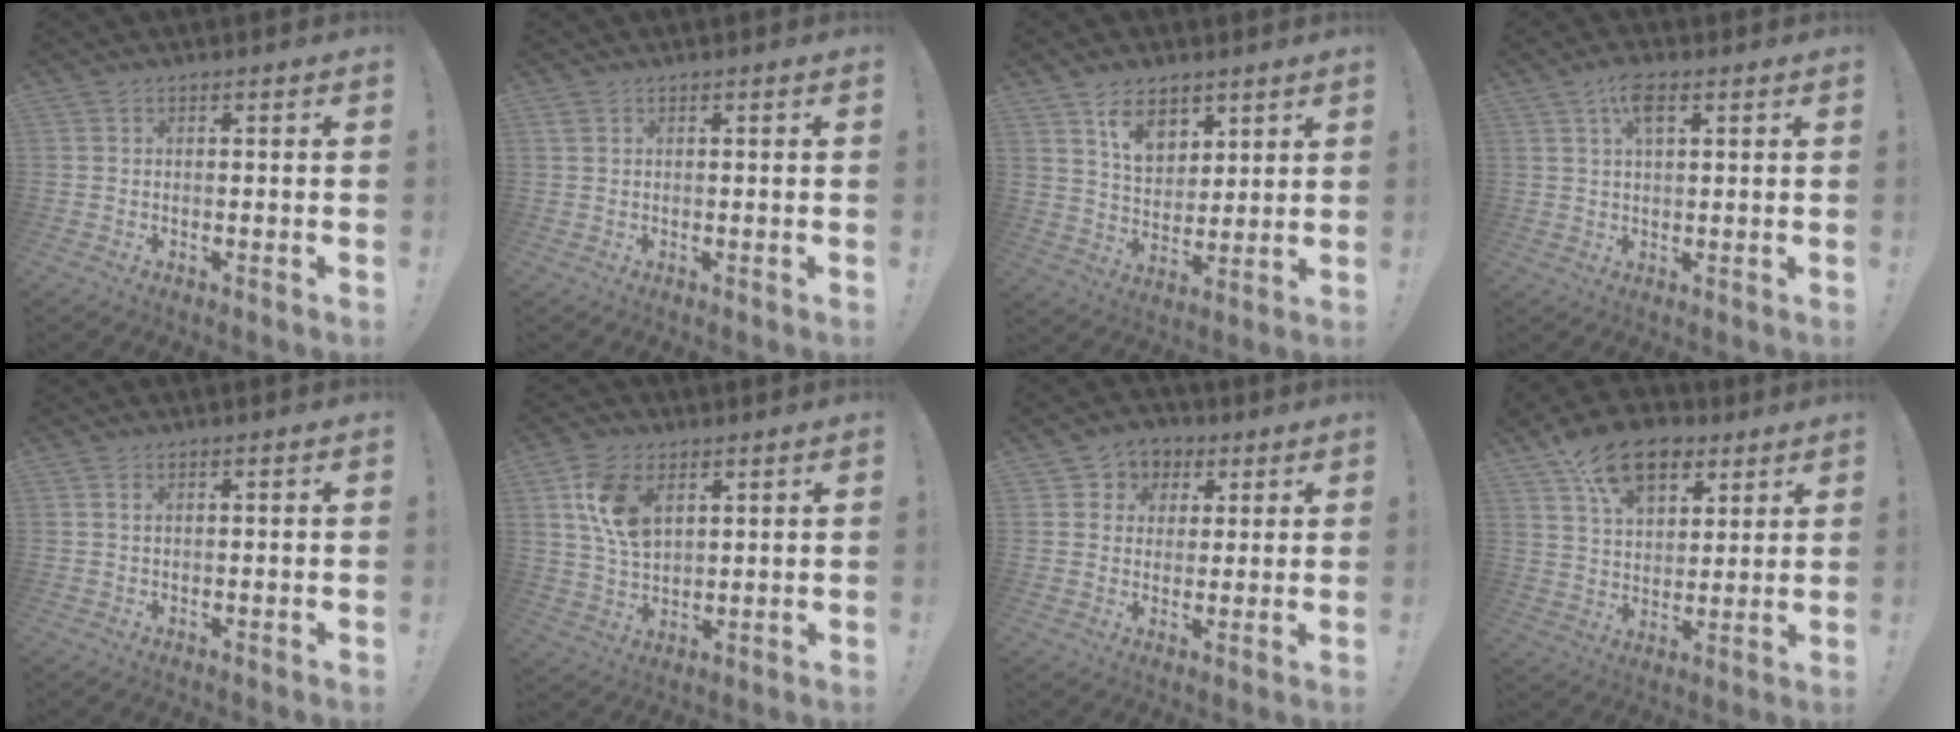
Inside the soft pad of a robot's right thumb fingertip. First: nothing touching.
{"total": 1.0, "force": [0.6, 0.6, 0.5], "torque": [-0.013, 0.003, 0.012]}
{"total": 9.5, "force": [6.3, 5.9, 3.9], "torque": [-0.050, -0.043, 0.118]}
{"total": 6.1, "force": [2.9, 3.2, 4.4], "torque": [-0.067, -0.005, 0.049]}
{"total": 1.0, "force": [0.5, 0.4, 0.8], "torque": [-0.007, -0.002, 0.007]}
{"total": 12.3, "force": [5.2, 7.8, 8.0], "torque": [-0.145, -0.010, 0.097]}
{"total": 6.6, "force": [1.5, 6.3, 1.4], "torque": [-0.010, -0.007, 0.033]}
{"total": 15.3, "force": [9.3, 9.4, 7.7], "torque": [-0.123, -0.051, 0.173]}